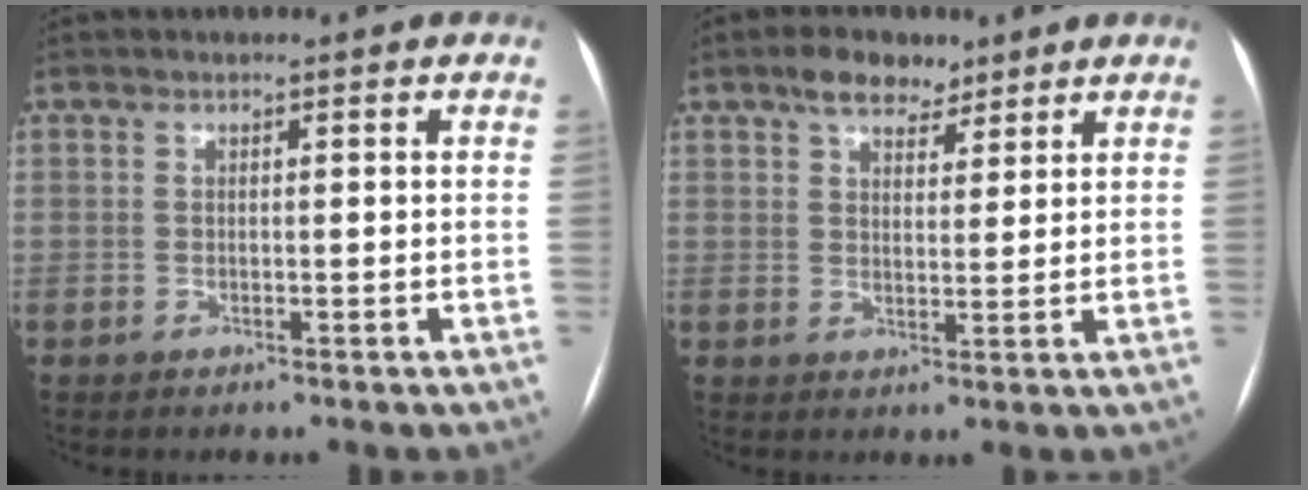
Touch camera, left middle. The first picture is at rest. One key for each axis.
{"total": 5.8, "fx": 4.2, "fy": 3.0, "fz": 2.7, "tx": -0.041, "ty": 0.014, "tz": 0.070}